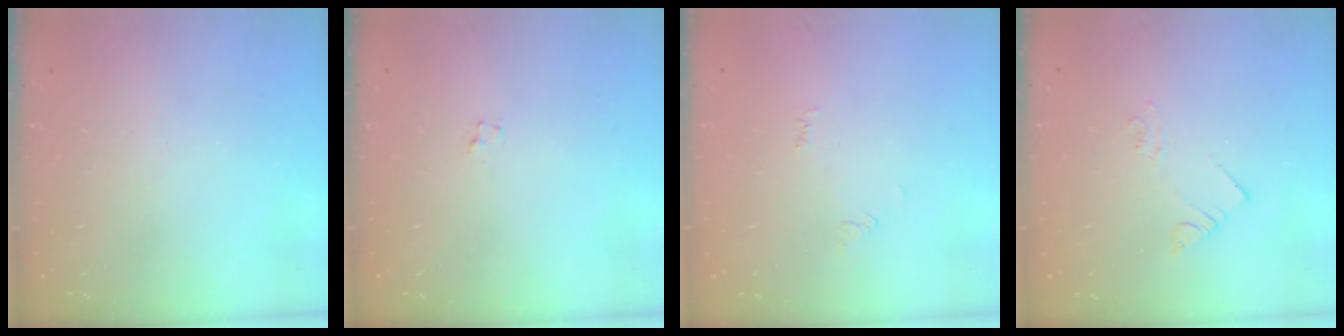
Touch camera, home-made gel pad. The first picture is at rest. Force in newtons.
{"total": 2.0, "press": 2.0, "slide": 0.2}
{"total": 3.2, "press": 3.1, "slide": 0.6}
{"total": 1.9, "press": 1.9, "slide": 0.1}